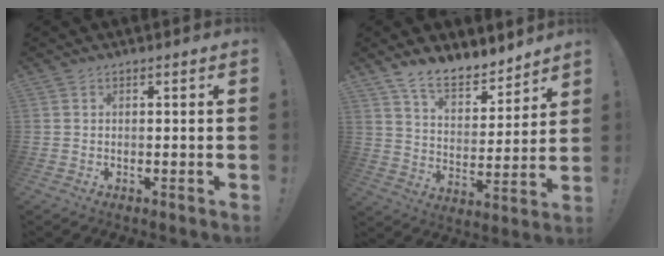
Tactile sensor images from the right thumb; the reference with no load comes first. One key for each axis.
{"total": 11.0, "fx": 9.4, "fy": 4.2, "fz": 4.1, "tx": -0.078, "ty": -0.065, "tz": 0.177}